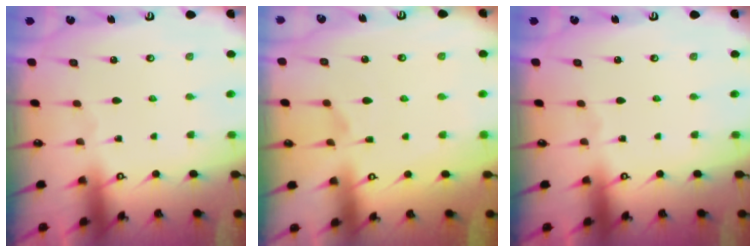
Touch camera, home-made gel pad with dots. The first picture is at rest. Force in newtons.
{"total": 2.4, "press": 2.1, "slide": 1.1}
{"total": 0.0}